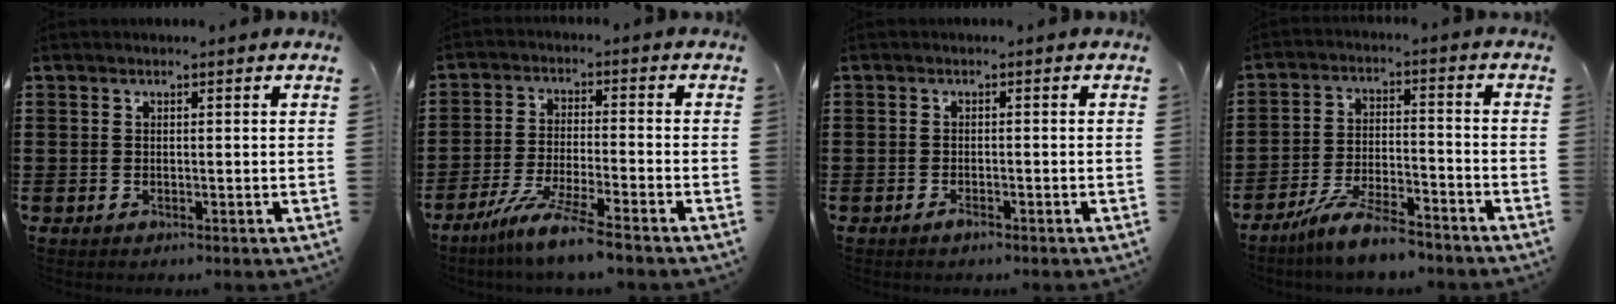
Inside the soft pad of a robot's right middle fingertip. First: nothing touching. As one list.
[{"total": 7.0, "force": [-5.9, -0.6, 3.7], "torque": [-0.075, -0.016, -0.112]}, {"total": 1.1, "force": [-0.9, 0.3, 0.5], "torque": [-0.012, -0.003, -0.016]}, {"total": 7.3, "force": [-6.5, 0.7, 3.4], "torque": [-0.069, 0.003, -0.124]}]